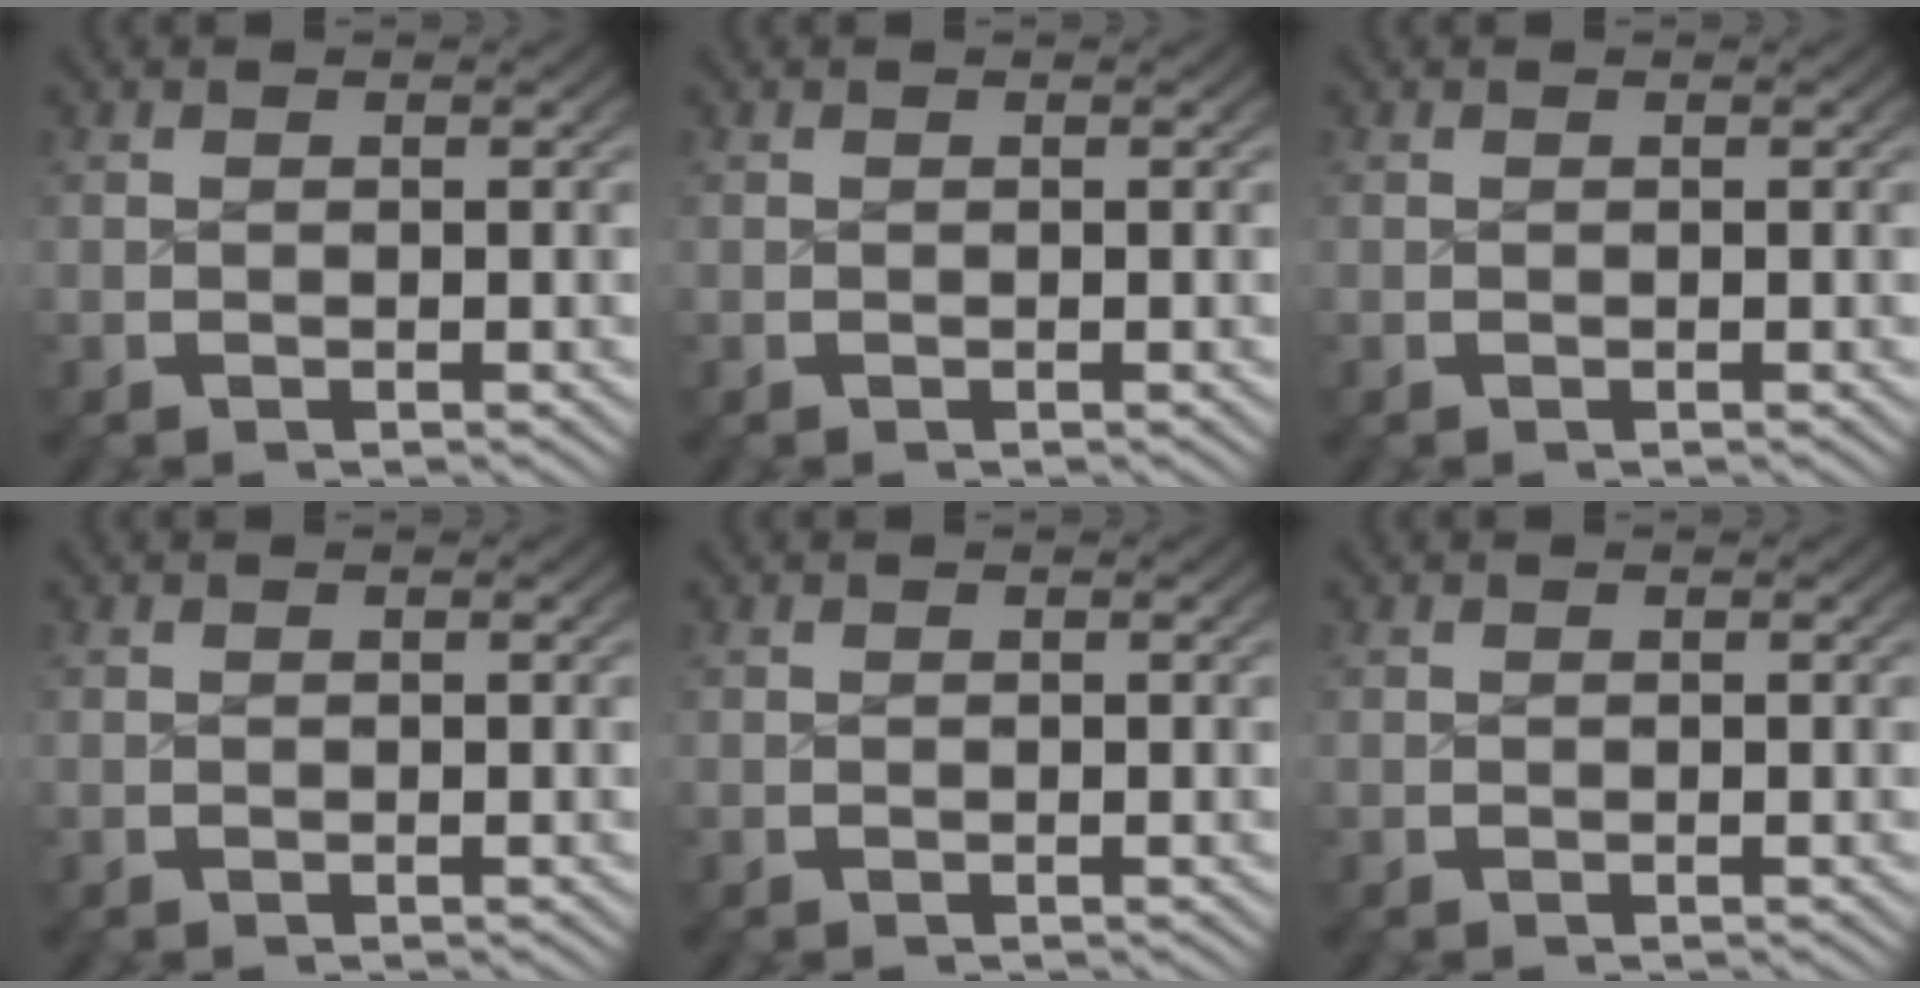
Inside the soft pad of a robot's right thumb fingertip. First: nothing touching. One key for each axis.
{"total": 0.0}
{"total": 0.0}
{"total": 0.0}
{"total": 0.0}
{"total": 0.0}